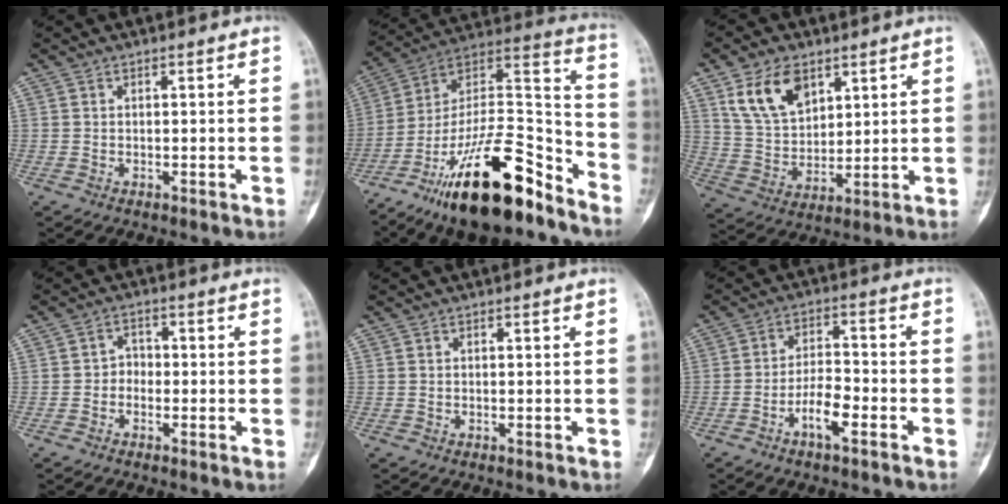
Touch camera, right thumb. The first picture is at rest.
{"total": 27.3, "force": [-18.0, 9.2, 18.4], "torque": [-0.282, 0.095, -0.300]}
{"total": 11.6, "force": [6.2, 7.0, 6.8], "torque": [-0.107, -0.026, 0.128]}
{"total": 2.7, "force": [-1.0, 2.2, 1.2], "torque": [0.005, 0.015, -0.029]}
{"total": 0.0}
{"total": 6.8, "force": [-3.5, 2.2, 5.4], "torque": [-0.098, 0.027, -0.064]}